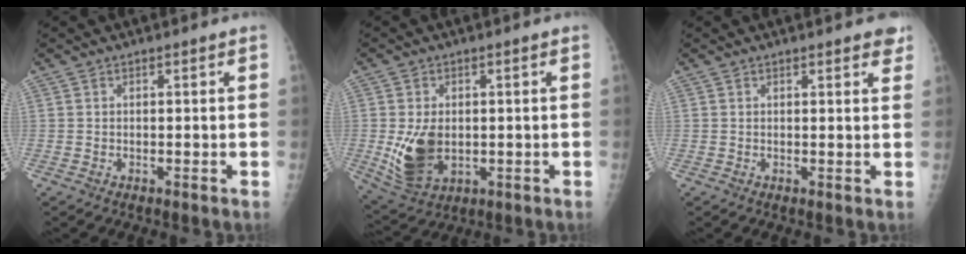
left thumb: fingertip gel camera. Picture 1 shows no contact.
{"total": 9.4, "force": [-0.9, 6.3, 7.0], "torque": [-0.120, -0.007, 0.002]}
{"total": 3.1, "force": [2.3, 1.0, 1.9], "torque": [-0.007, -0.002, 0.022]}